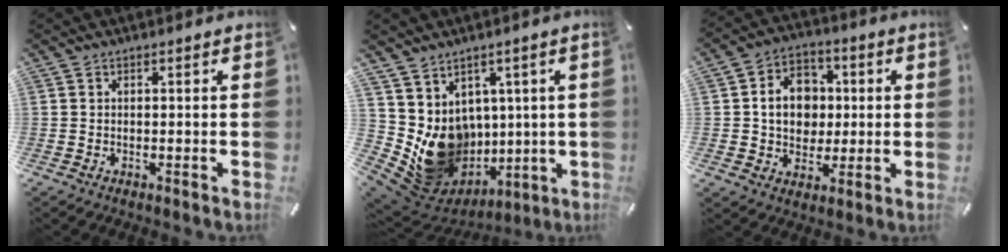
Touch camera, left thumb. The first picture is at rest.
{"total": 13.8, "force": [0.0, 12.3, 6.3], "torque": [-0.118, -0.038, 0.017]}
{"total": 11.1, "force": [0.5, 9.4, 5.8], "torque": [-0.099, 0.016, 0.012]}